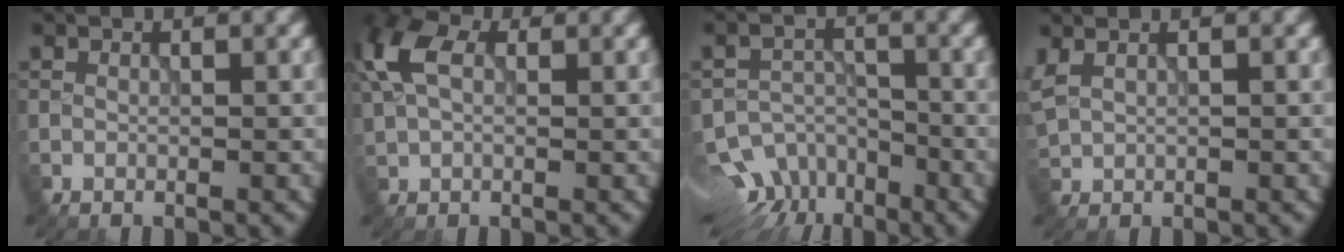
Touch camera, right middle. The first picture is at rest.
{"total": 7.5, "force": [2.1, 4.6, 5.4], "torque": [-0.135, 0.015, 0.033]}
{"total": 11.0, "force": [-7.8, 6.7, 3.9], "torque": [-0.062, -0.024, -0.093]}
{"total": 2.6, "force": [1.2, 1.6, 1.6], "torque": [-0.049, 0.002, 0.034]}